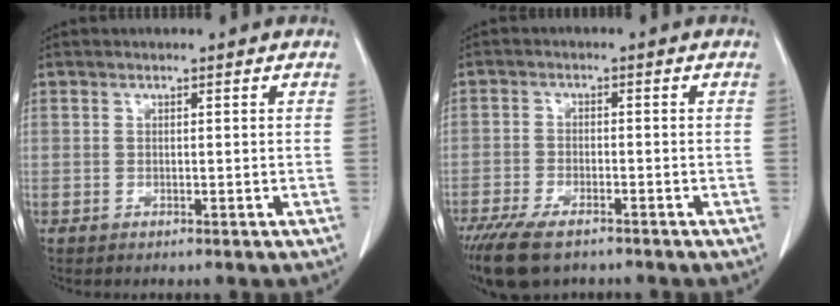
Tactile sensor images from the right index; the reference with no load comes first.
{"total": 9.9, "force": [-7.2, 3.7, 5.6], "torque": [-0.105, -0.017, -0.122]}